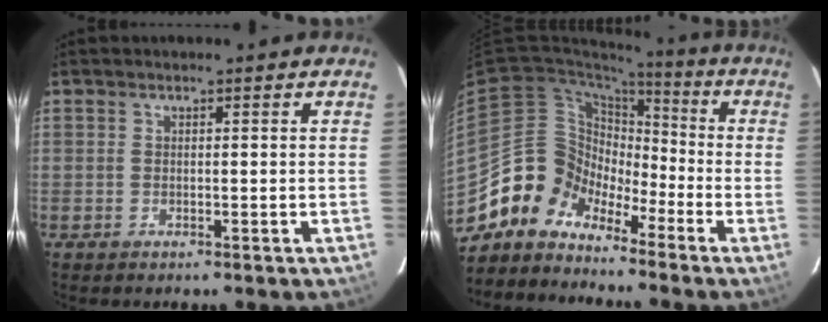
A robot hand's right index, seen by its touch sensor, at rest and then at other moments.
{"total": 10.5, "force": [-7.4, 7.3, 1.2], "torque": [-0.029, 0.045, -0.157]}